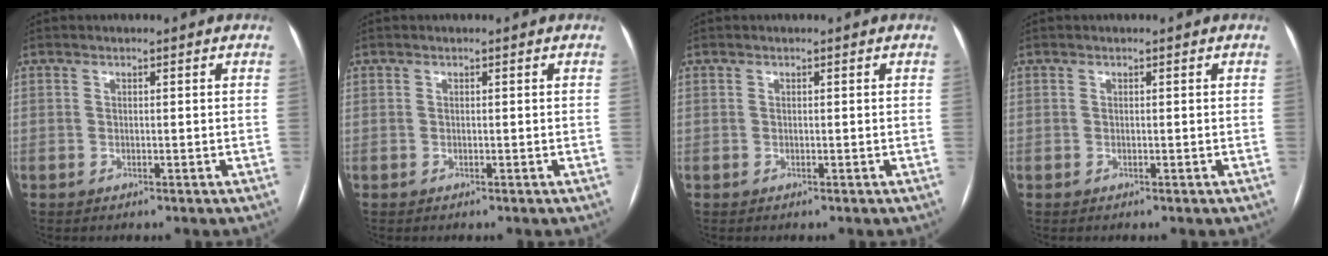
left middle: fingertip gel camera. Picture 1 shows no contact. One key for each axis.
{"total": 0.0}
{"total": 0.0}
{"total": 0.0}